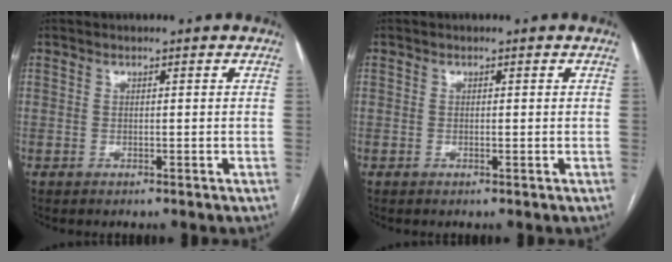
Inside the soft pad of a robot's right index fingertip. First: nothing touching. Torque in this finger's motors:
{"motor_torque": [0.04, -0.03, -0.02, 0.01]}